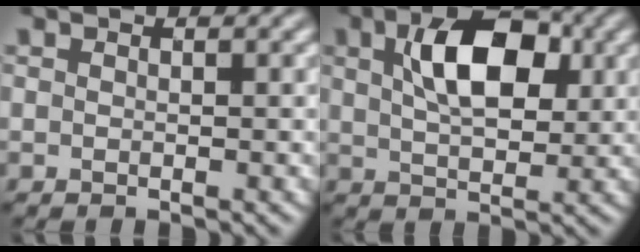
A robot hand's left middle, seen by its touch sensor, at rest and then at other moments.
{"total": 7.4, "force": [1.9, 3.9, 5.9], "torque": [-0.109, 0.010, 0.031]}